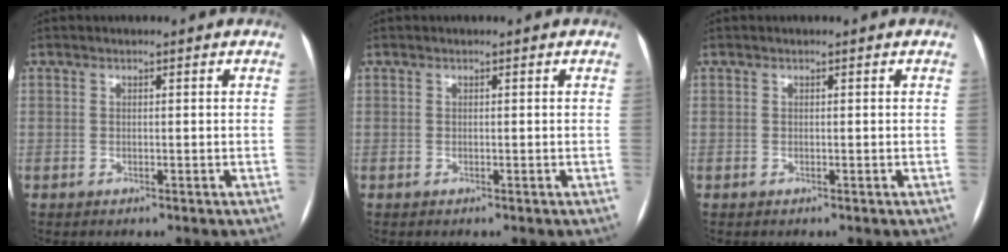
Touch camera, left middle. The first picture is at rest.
{"total": 0.0}
{"total": 0.0}